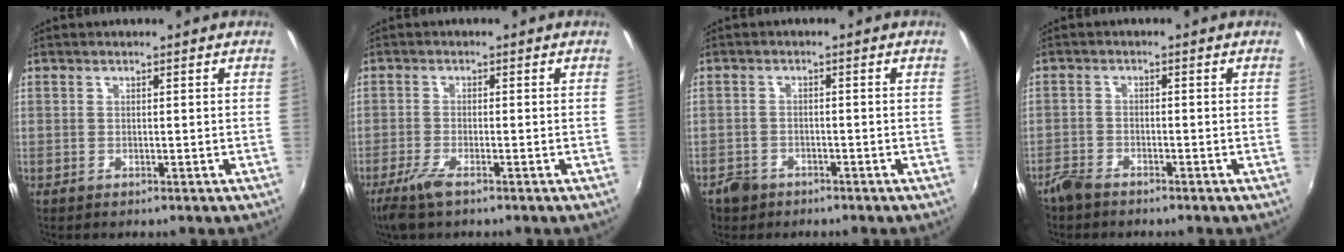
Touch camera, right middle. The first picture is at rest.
{"total": 4.4, "force": [-3.0, 0.7, 3.1], "torque": [-0.078, -0.013, -0.060]}
{"total": 3.7, "force": [-2.5, 2.7, 0.7], "torque": [-0.030, 0.001, -0.044]}
{"total": 3.5, "force": [-3.1, 1.4, 0.9], "torque": [-0.031, -0.005, -0.063]}